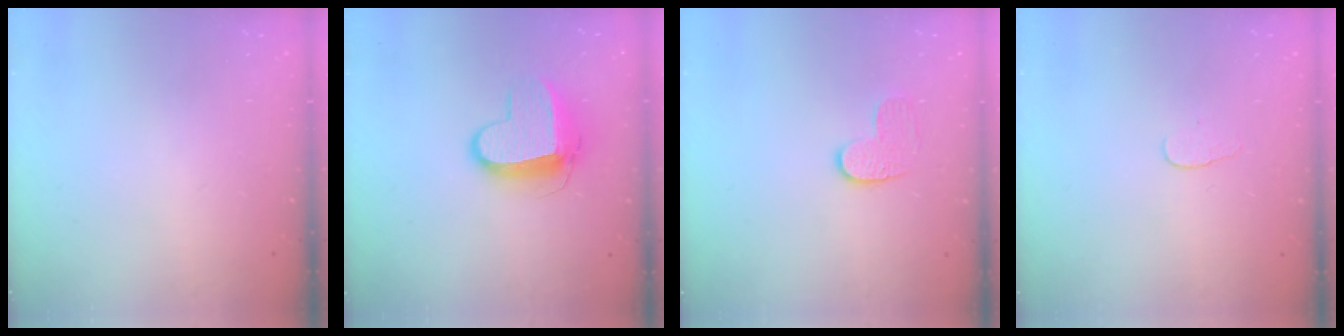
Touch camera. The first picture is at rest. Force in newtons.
{"total": 11.1, "press": 11.1, "slide": 0.4}
{"total": 6.5, "press": 6.4, "slide": 0.5}
{"total": 3.1, "press": 3.1, "slide": 0.3}